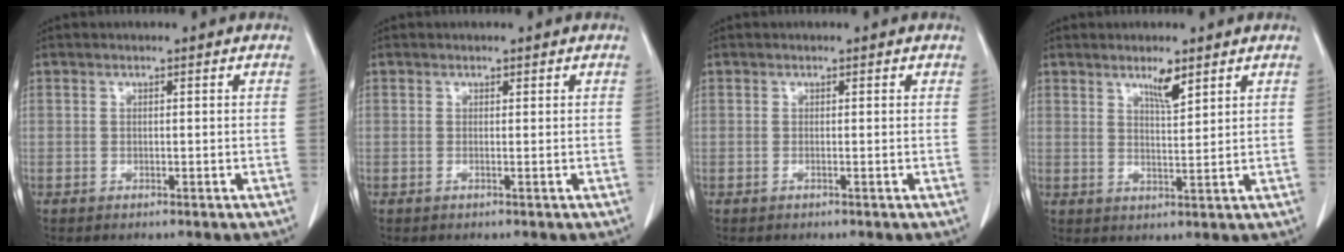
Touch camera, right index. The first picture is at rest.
{"total": 0.0}
{"total": 0.0}
{"total": 3.7, "force": [2.6, 0.3, 2.6], "torque": [-0.046, -0.004, 0.046]}